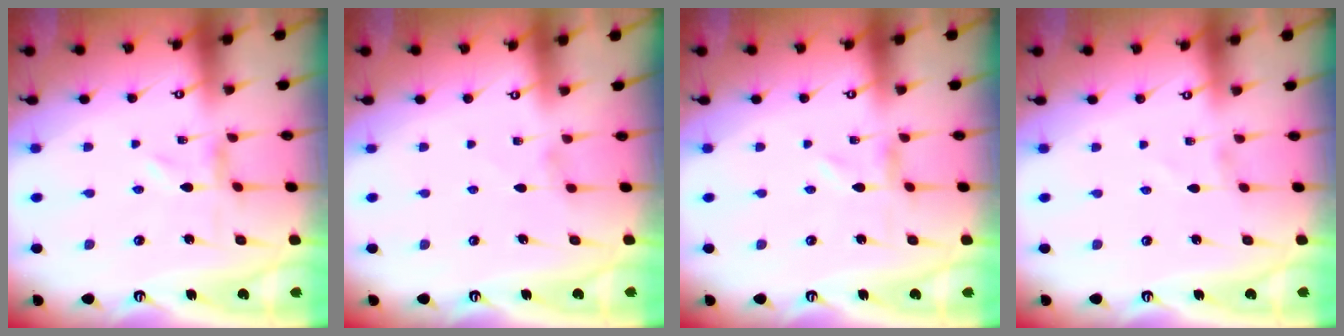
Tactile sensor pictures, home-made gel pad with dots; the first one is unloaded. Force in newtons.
{"total": 1.4, "press": 1.3, "slide": 0.3}
{"total": 0.0}
{"total": 1.5, "press": 1.5, "slide": 0.1}